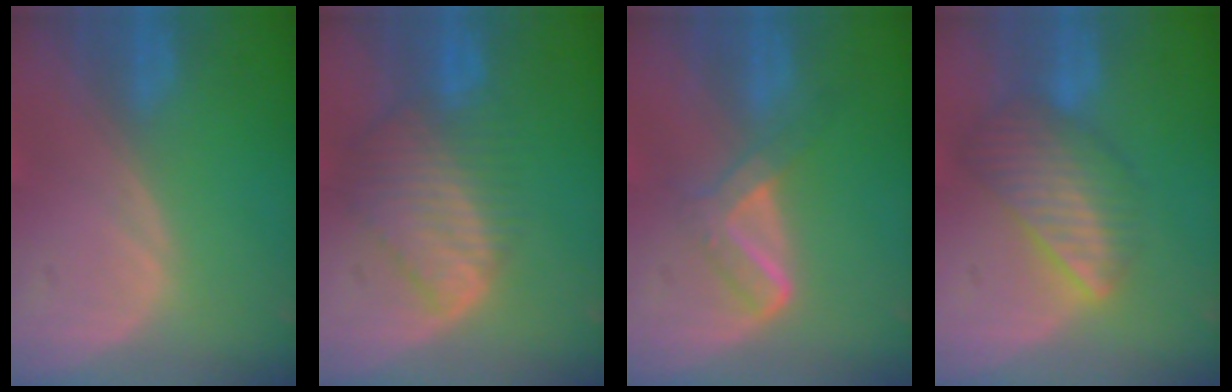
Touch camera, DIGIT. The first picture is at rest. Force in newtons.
{"total": 8.6, "press": 7.5, "slide": 4.1}
{"total": 5.2, "press": 4.6, "slide": 2.4}
{"total": 8.3, "press": 7.5, "slide": 3.6}